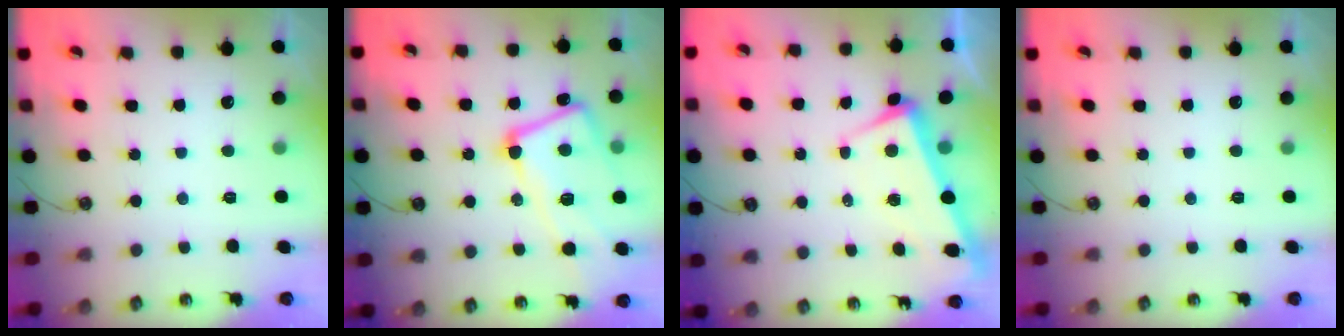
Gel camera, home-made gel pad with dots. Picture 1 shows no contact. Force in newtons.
{"total": 12.5, "press": 12.4, "slide": 2.0}
{"total": 3.0, "press": 2.8, "slide": 0.9}
{"total": 0.0}